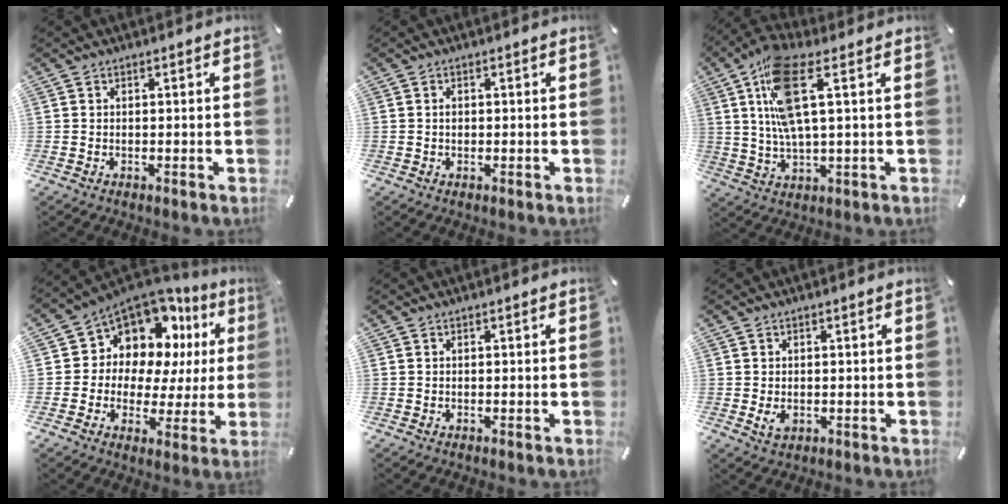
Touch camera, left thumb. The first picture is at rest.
{"total": 1.1, "force": [0.0, 0.7, 0.7], "torque": [-0.017, 0.002, -0.002]}
{"total": 12.9, "force": [4.1, 3.8, 11.6], "torque": [-0.248, -0.005, 0.069]}
{"total": 11.3, "force": [7.2, 8.0, 3.4], "torque": [-0.068, -0.077, 0.135]}
{"total": 0.0}
{"total": 2.5, "force": [-0.4, 1.8, 1.7], "torque": [-0.028, -0.004, -0.009]}